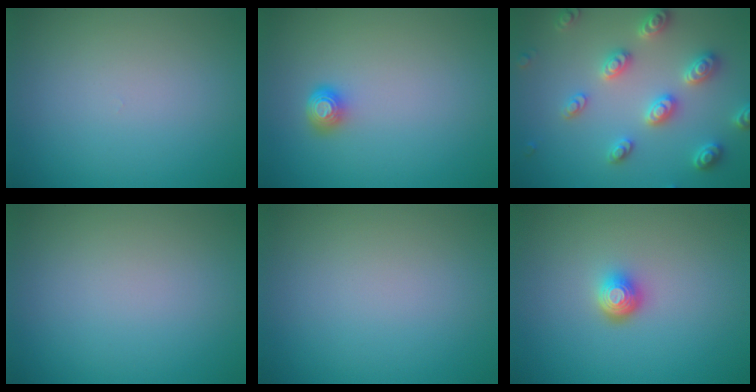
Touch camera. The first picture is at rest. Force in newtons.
{"total": 1.7, "press": 1.3, "slide": 1.2}
{"total": 5.0, "press": 4.9, "slide": 1.0}
{"total": 0.0}
{"total": 0.0}
{"total": 2.0, "press": 1.5, "slide": 1.4}